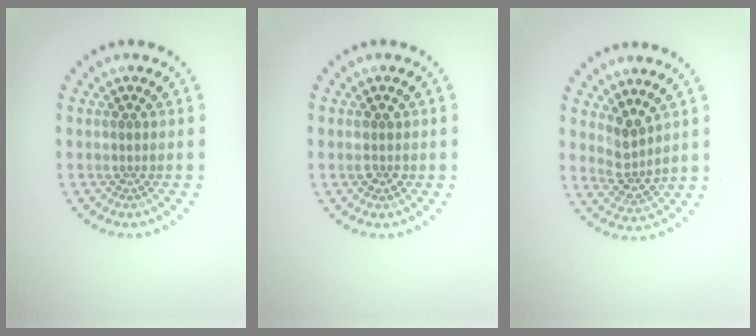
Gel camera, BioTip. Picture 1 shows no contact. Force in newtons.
{"total": 1.4, "press": 1.4, "slide": 0.2}
{"total": 2.5, "press": 1.9, "slide": 1.6}